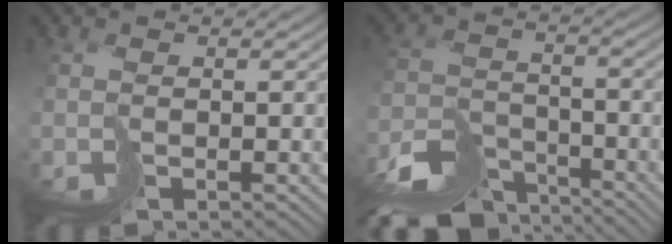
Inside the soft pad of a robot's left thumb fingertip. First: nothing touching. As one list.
[{"total": 10.1, "force": [-8.9, 3.5, 3.5], "torque": [-0.067, -0.016, -0.146]}]